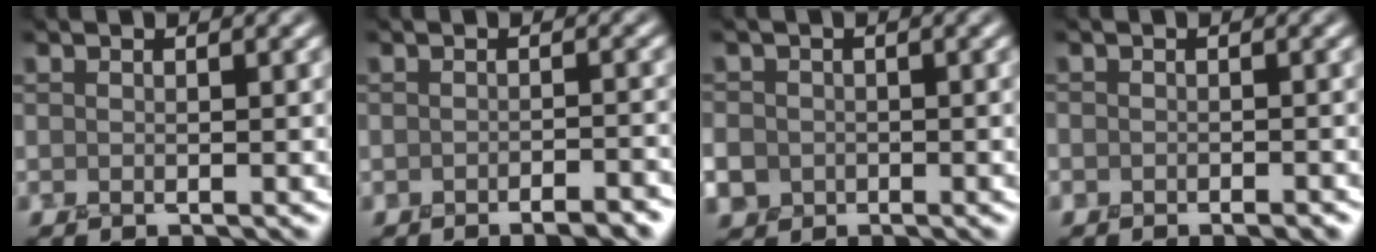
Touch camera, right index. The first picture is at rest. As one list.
[{"total": 2.5, "force": [-1.9, 0.4, 1.5], "torque": [-0.009, 0.007, -0.025]}, {"total": 3.6, "force": [-1.0, 3.3, 0.8], "torque": [-0.015, 0.000, -0.029]}, {"total": 1.3, "force": [-0.8, 0.8, 0.6], "torque": [0.002, 0.002, -0.010]}]